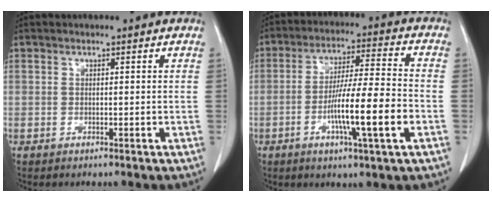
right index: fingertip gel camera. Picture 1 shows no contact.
{"total": 12.3, "force": [-3.8, 0.2, 11.7], "torque": [-0.205, -0.006, -0.069]}